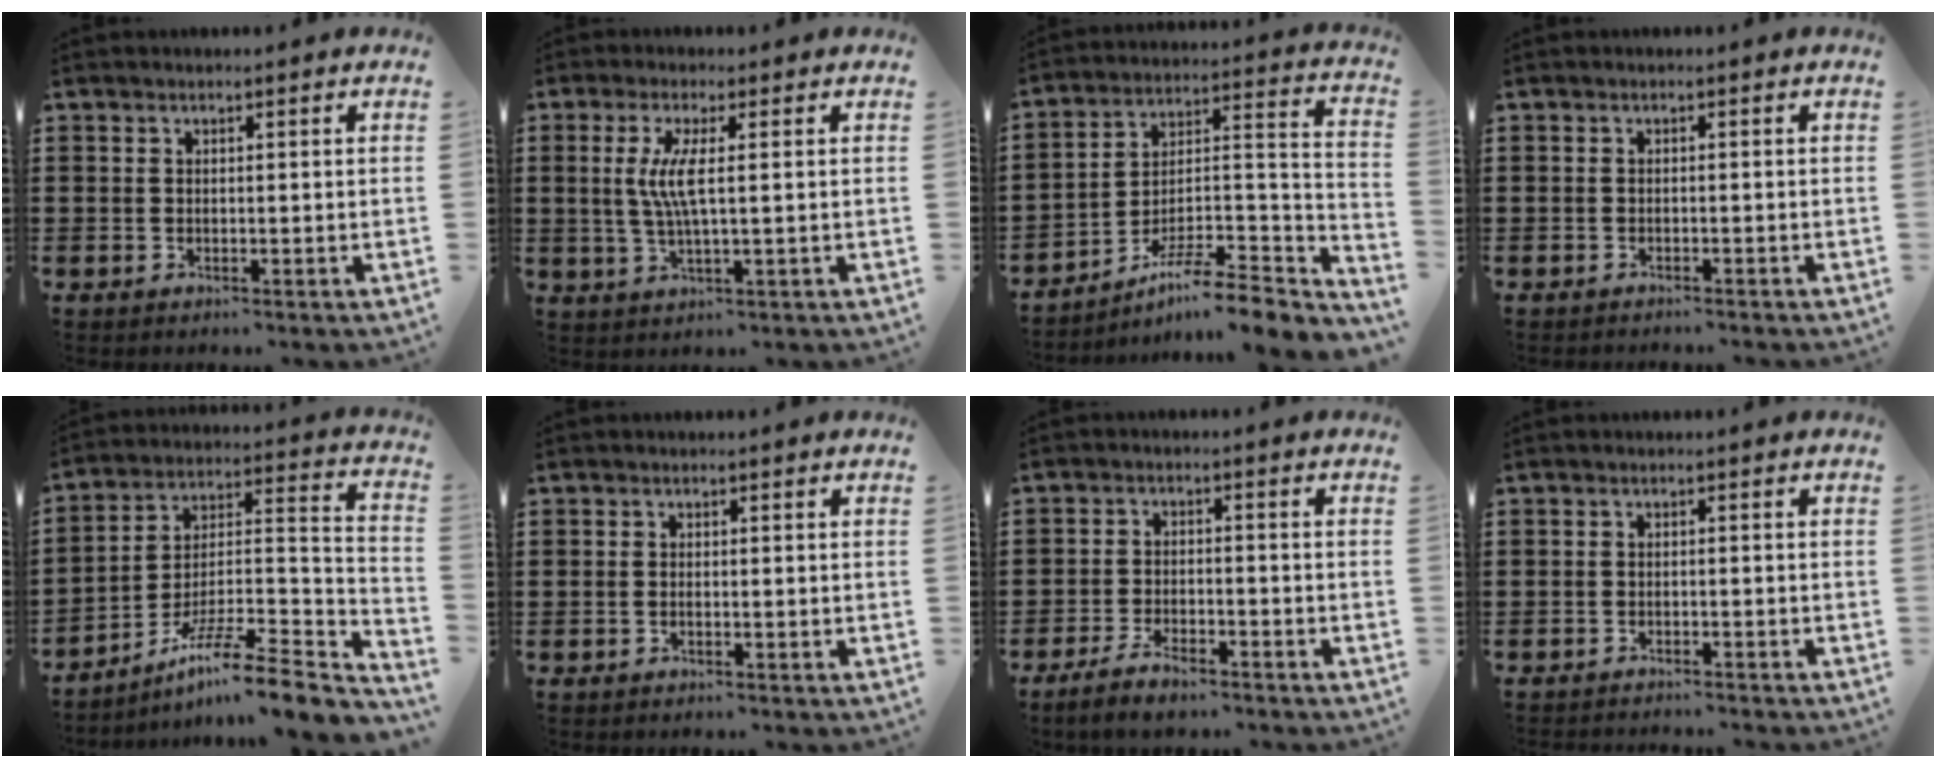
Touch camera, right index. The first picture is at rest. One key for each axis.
{"total": 5.4, "fx": 0.6, "fy": 0.5, "fz": 5.4, "tx": -0.123, "ty": -0.014, "tz": 0.002}
{"total": 7.3, "fx": -6.0, "fy": 0.8, "fz": 4.2, "tx": -0.062, "ty": -0.005, "tz": -0.121}
{"total": 0.8, "fx": -0.7, "fy": -0.1, "fz": 0.0, "tx": -0.002, "ty": -0.001, "tz": -0.016}
{"total": 9.8, "fx": -7.7, "fy": 0.6, "fz": 6.0, "tx": -0.094, "ty": 0.004, "tz": -0.153}
{"total": 0.5, "fx": -0.3, "fy": -0.1, "fz": 0.4, "tx": -0.008, "ty": -0.007, "tz": -0.004}
{"total": 3.6, "fx": -3.1, "fy": 0.8, "fz": 1.8, "tx": -0.036, "ty": 0.006, "tz": -0.061}
{"total": 1.3, "fx": -1.3, "fy": -0.2, "fz": -0.1, "tx": -0.002, "ty": 0.001, "tz": -0.027}